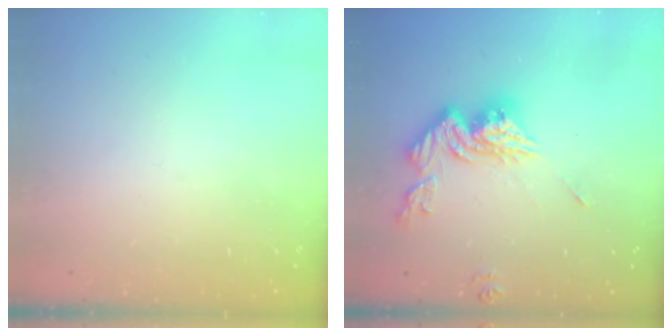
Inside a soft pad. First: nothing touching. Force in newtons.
{"total": 13.7, "press": 13.6, "slide": 1.3}